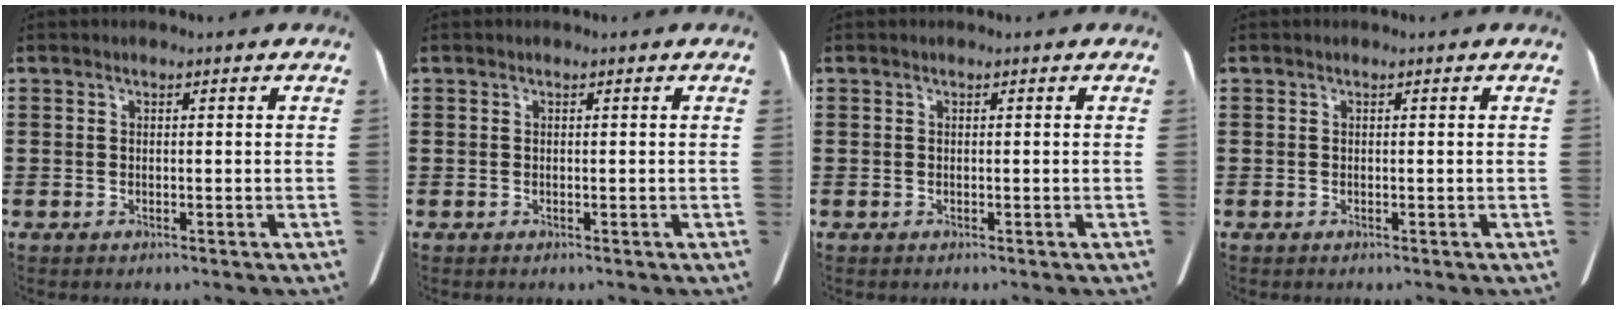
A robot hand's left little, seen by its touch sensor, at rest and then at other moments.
{"total": 0.0}
{"total": 0.0}
{"total": 0.0}